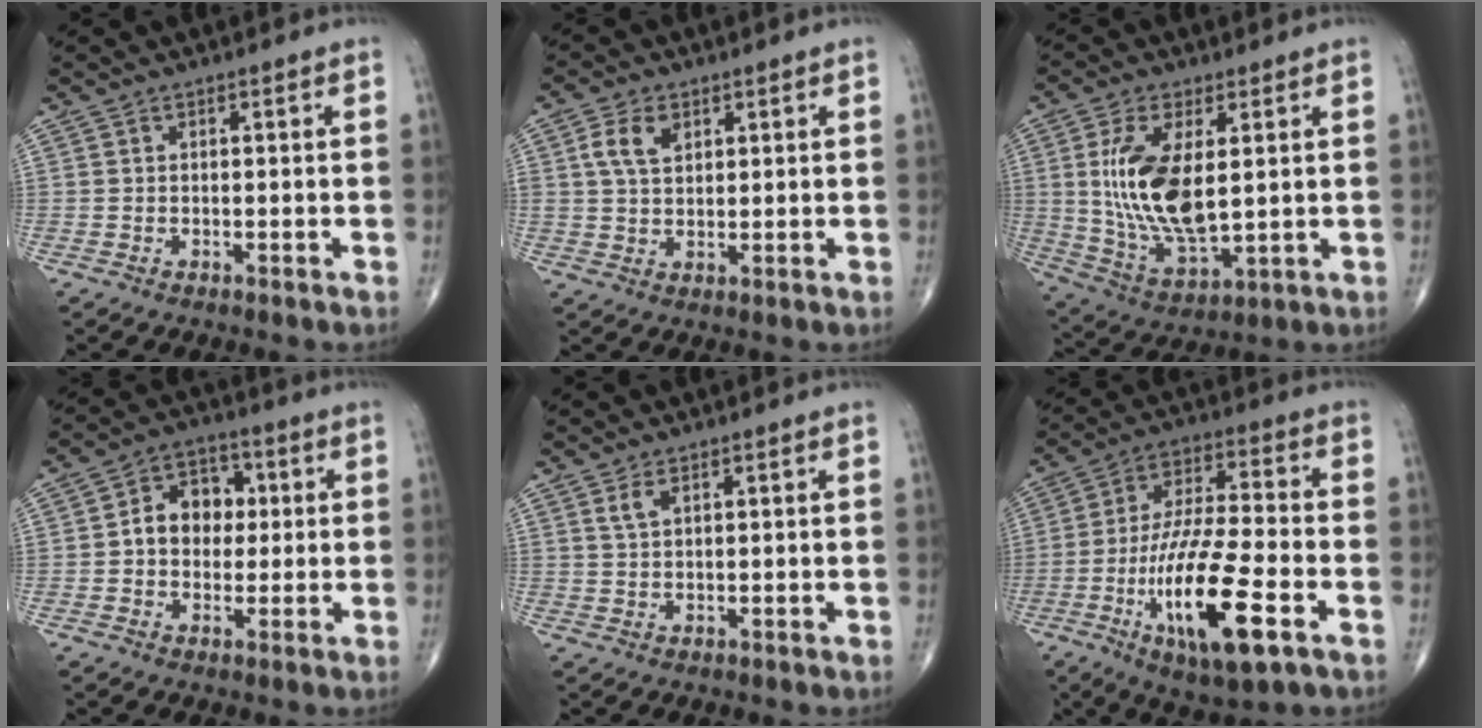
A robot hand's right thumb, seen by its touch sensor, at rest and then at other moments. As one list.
[{"total": 5.7, "force": [2.2, 3.7, 3.8], "torque": [-0.066, -0.003, 0.042]}, {"total": 15.5, "force": [2.3, 7.1, 13.5], "torque": [-0.261, -0.022, 0.056]}, {"total": 8.8, "force": [0.6, 6.8, 5.5], "torque": [-0.051, 0.021, 0.001]}, {"total": 2.1, "force": [1.2, 0.9, 1.5], "torque": [-0.033, 0.001, 0.029]}, {"total": 20.3, "force": [-7.6, 5.8, 18.0], "torque": [-0.345, 0.016, -0.125]}]